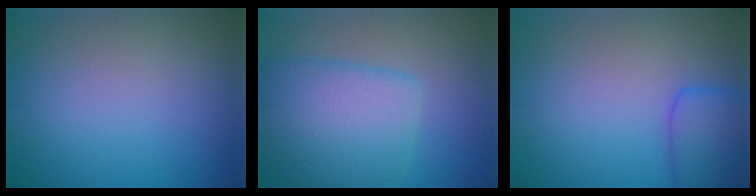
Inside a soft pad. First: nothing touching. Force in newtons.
{"total": 7.0, "press": 7.0, "slide": 0.2}
{"total": 3.8, "press": 3.8, "slide": 0.2}